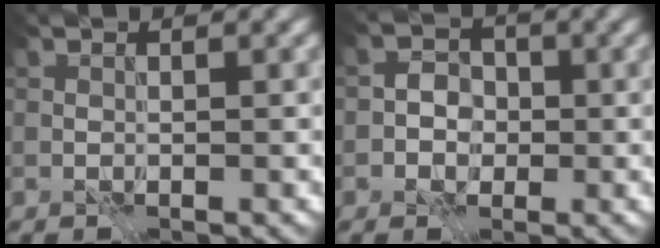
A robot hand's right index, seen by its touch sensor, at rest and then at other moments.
{"total": 2.6, "force": [-1.1, 2.1, 1.2], "torque": [0.005, 0.003, -0.032]}